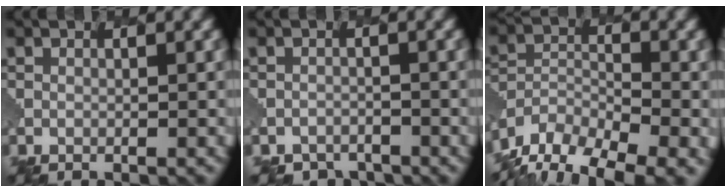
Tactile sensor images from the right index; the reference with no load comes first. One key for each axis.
{"total": 2.9, "fx": -2.6, "fy": 1.1, "fz": -0.5, "tx": 0.011, "ty": -0.002, "tz": -0.037}
{"total": 11.0, "fx": -8.6, "fy": 4.9, "fz": 4.9, "tx": -0.082, "ty": -0.015, "tz": -0.134}